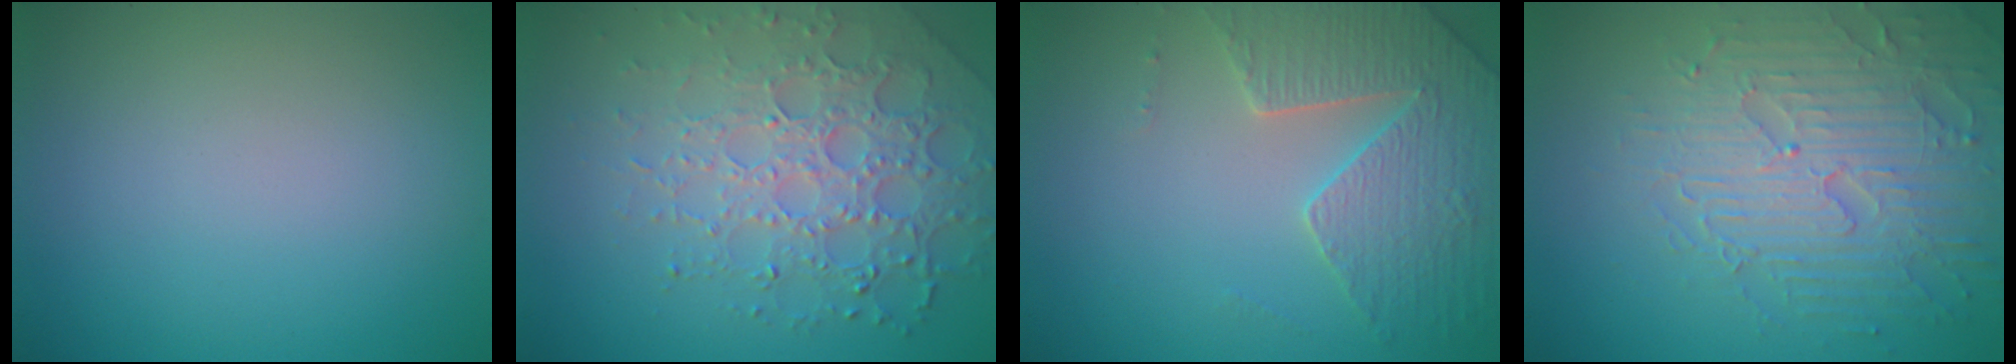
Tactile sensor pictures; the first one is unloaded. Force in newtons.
{"total": 6.2, "press": 4.7, "slide": 4.0}
{"total": 4.3, "press": 4.1, "slide": 1.1}
{"total": 6.2, "press": 5.2, "slide": 3.4}